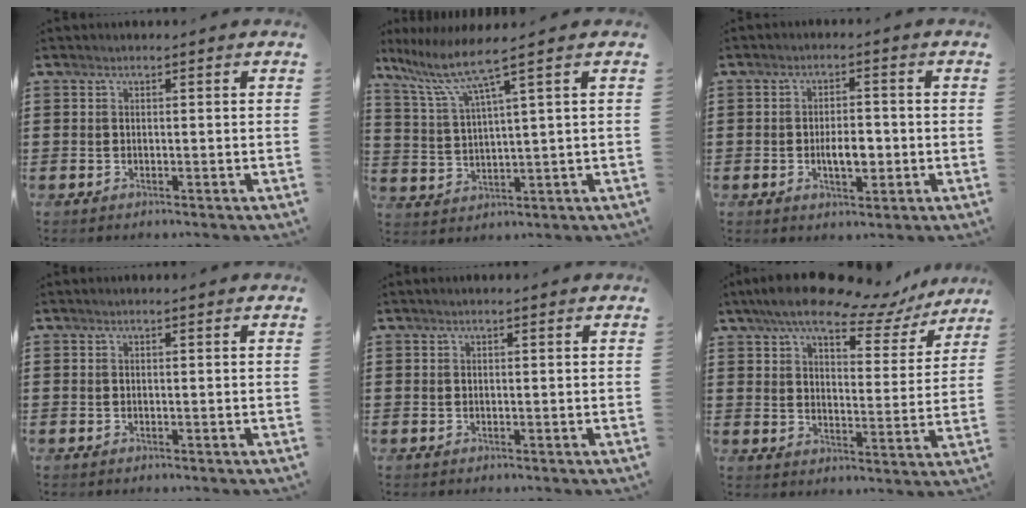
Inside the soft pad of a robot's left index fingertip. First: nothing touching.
{"total": 7.0, "force": [4.7, -0.4, 5.1], "torque": [-0.127, -0.024, 0.075]}
{"total": 4.4, "force": [-0.9, 2.1, 3.8], "torque": [-0.052, -0.001, -0.020]}
{"total": 0.0}
{"total": 0.7, "force": [0.4, 0.0, 0.5], "torque": [-0.010, 0.001, 0.008]}
{"total": 10.9, "force": [9.0, 2.5, 5.7], "torque": [-0.114, -0.042, 0.150]}